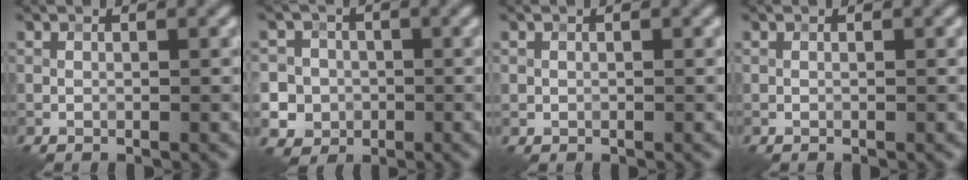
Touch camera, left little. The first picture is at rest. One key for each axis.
{"total": 7.2, "fx": -1.4, "fy": 6.9, "fz": 1.6, "tx": -0.024, "ty": -0.001, "tz": -0.048}
{"total": 0.5, "fx": 0.1, "fy": 0.5, "fz": 0.0, "tx": 0.007, "ty": -0.003, "tz": 0.001}
{"total": 0.0}